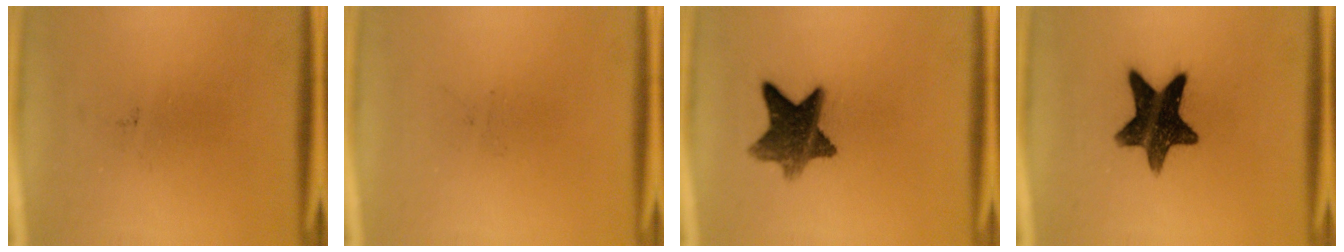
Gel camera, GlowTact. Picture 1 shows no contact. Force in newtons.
{"total": 0.0}
{"total": 9.7}
{"total": 13.8}